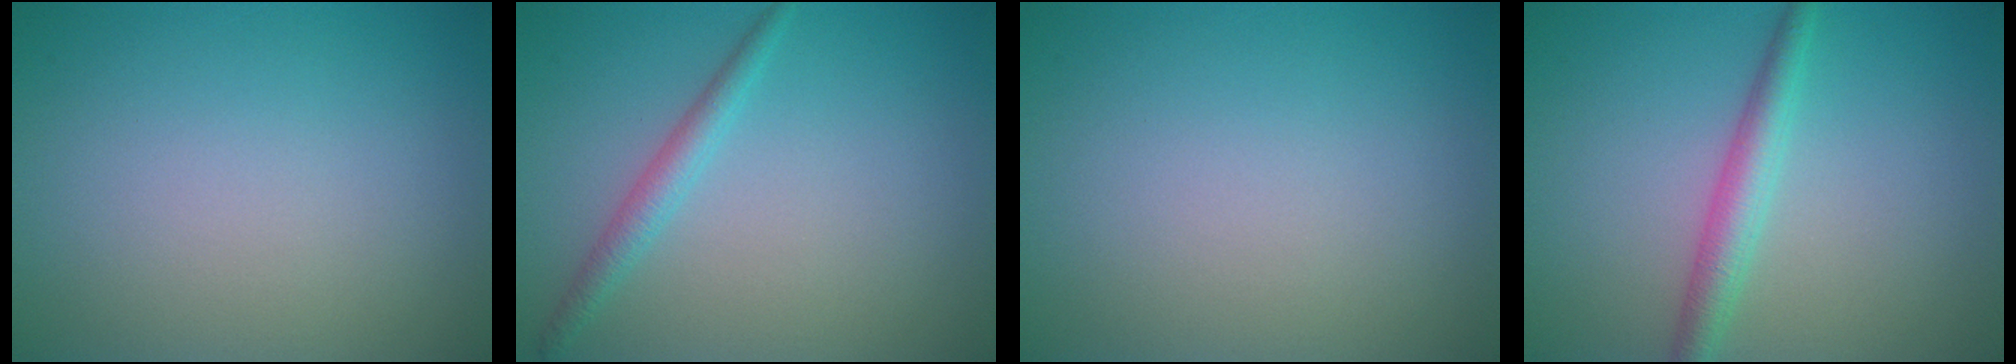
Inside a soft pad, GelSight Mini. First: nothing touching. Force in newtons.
{"total": 1.9, "press": 1.9, "slide": 0.1}
{"total": 0.0}
{"total": 2.9, "press": 2.9, "slide": 0.1}